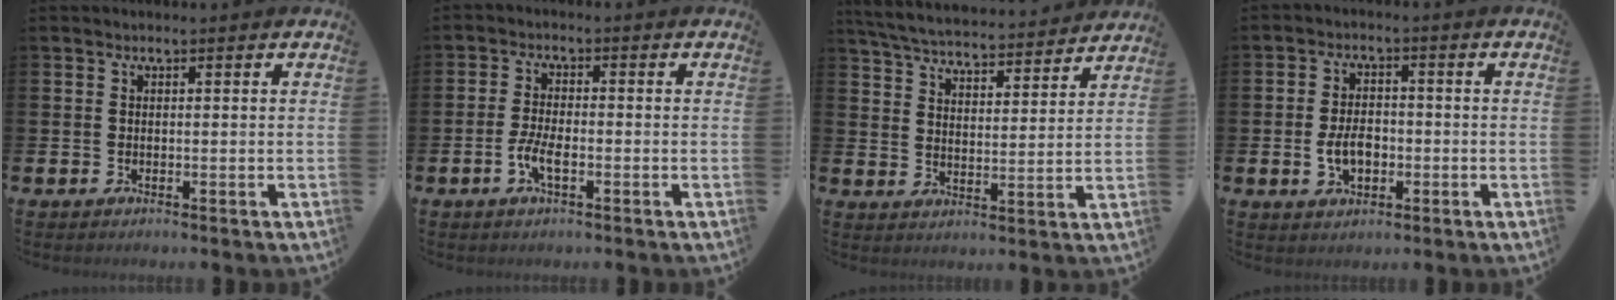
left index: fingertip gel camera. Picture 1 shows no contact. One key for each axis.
{"total": 3.4, "fx": -1.2, "fy": 1.2, "fz": 2.9, "tx": -0.059, "ty": 0.003, "tz": -0.023}
{"total": 5.6, "fx": 5.5, "fy": 0.7, "fz": 1.0, "tx": -0.045, "ty": -0.044, "tz": 0.094}
{"total": 4.2, "fx": -1.0, "fy": 2.7, "fz": 3.1, "tx": -0.044, "ty": 0.000, "tz": -0.021}